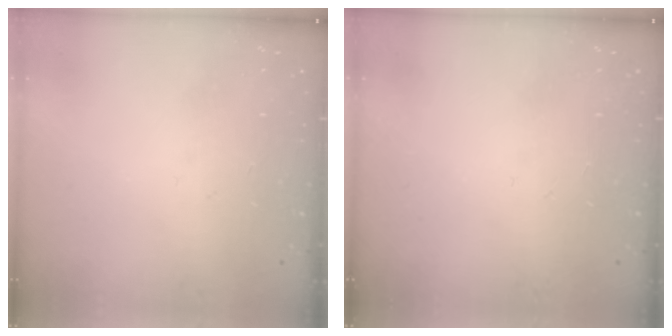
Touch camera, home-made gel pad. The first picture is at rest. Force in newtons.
{"total": 0.0}